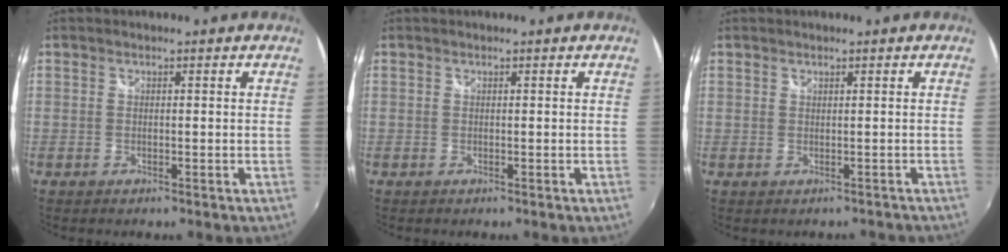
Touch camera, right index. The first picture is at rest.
{"total": 0.0}
{"total": 1.5, "force": [-0.5, 1.4, 0.2], "torque": [0.006, 0.008, 0.000]}